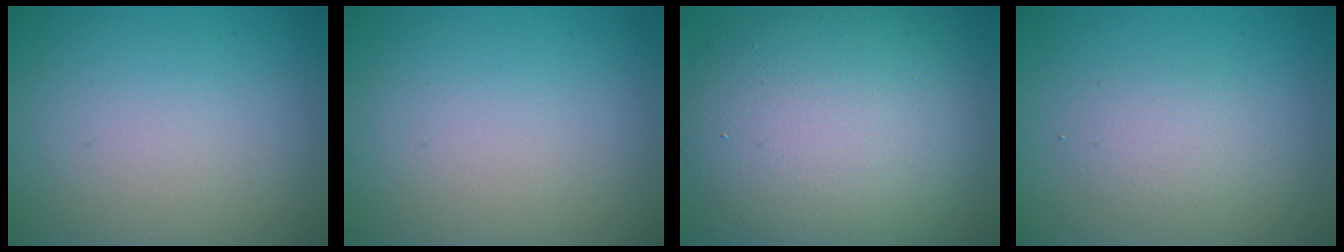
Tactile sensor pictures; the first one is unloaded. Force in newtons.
{"total": 0.0}
{"total": 13.1, "press": 13.0, "slide": 0.6}
{"total": 1.7, "press": 1.7, "slide": 0.0}